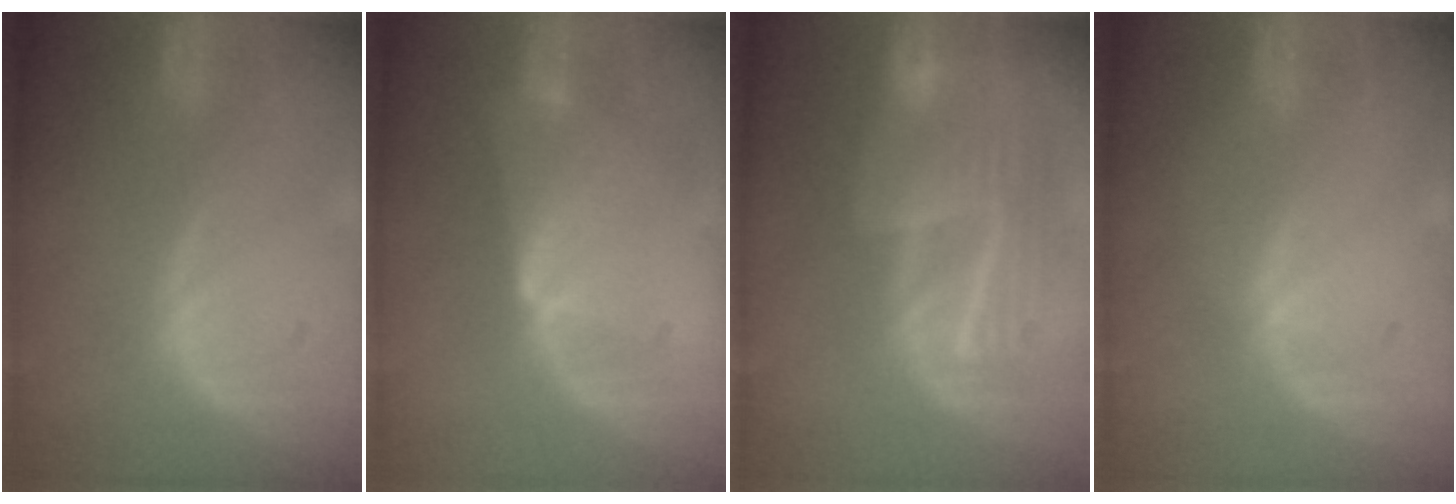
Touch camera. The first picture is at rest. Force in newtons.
{"total": 5.8, "press": 5.5, "slide": 1.7}
{"total": 9.4, "press": 8.3, "slide": 4.2}
{"total": 0.0}